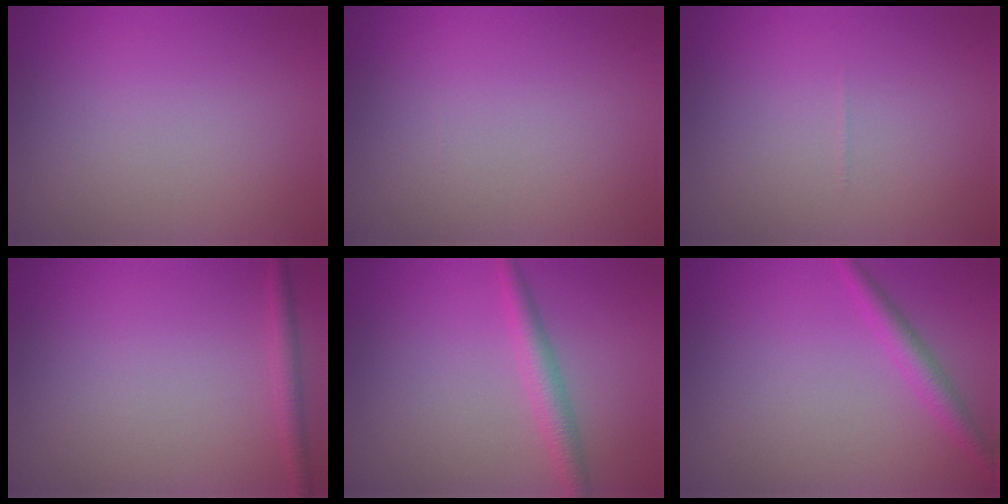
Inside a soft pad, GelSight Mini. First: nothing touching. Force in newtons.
{"total": 0.0}
{"total": 0.0}
{"total": 1.5, "press": 1.5, "slide": 0.1}
{"total": 2.7, "press": 2.7, "slide": 0.1}
{"total": 2.3, "press": 2.3, "slide": 0.1}